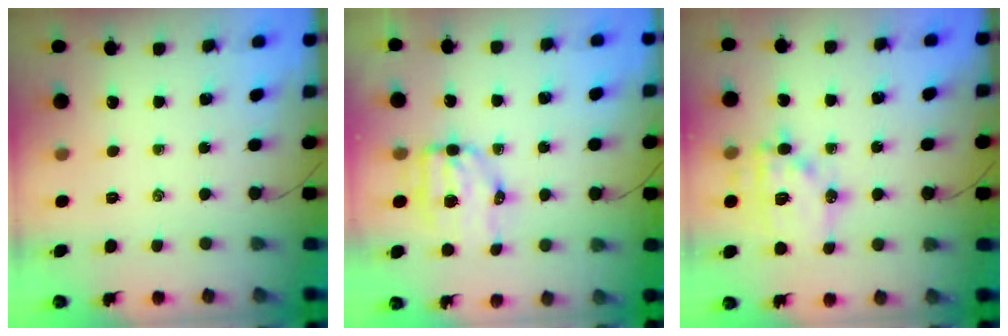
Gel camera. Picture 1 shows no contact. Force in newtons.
{"total": 7.7, "press": 7.6, "slide": 1.1}
{"total": 15.0, "press": 14.8, "slide": 2.4}